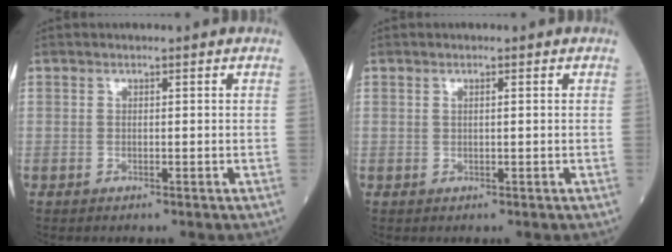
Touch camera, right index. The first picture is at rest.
{"total": 0.6, "force": [0.2, 0.0, 0.5], "torque": [-0.014, 0.000, 0.005]}